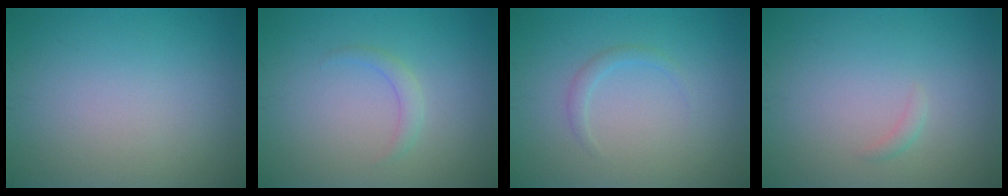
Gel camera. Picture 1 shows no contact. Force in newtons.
{"total": 1.2, "press": 1.2, "slide": 0.1}
{"total": 1.1, "press": 1.1, "slide": 0.1}
{"total": 0.6, "press": 0.6, "slide": 0.0}